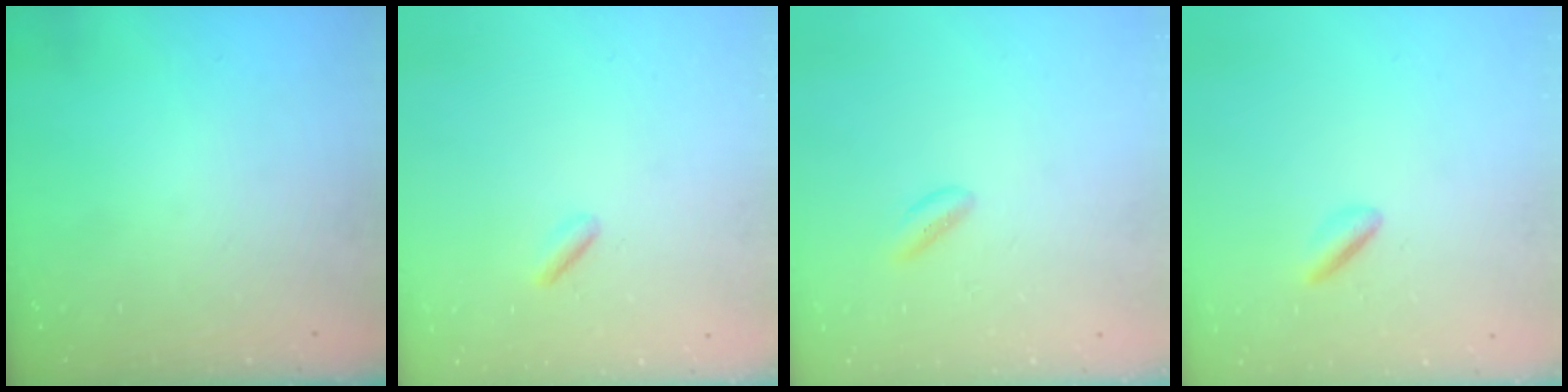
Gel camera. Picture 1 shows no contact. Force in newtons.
{"total": 1.3, "press": 1.2, "slide": 0.5}
{"total": 1.9, "press": 1.8, "slide": 0.4}
{"total": 1.7, "press": 1.5, "slide": 0.9}